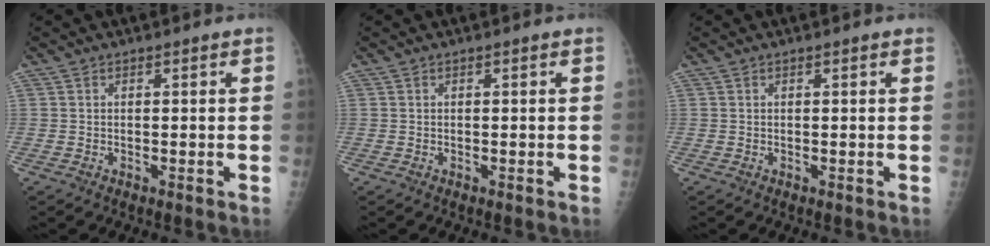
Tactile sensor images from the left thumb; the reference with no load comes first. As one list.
[{"total": 0.0}, {"total": 0.0}]